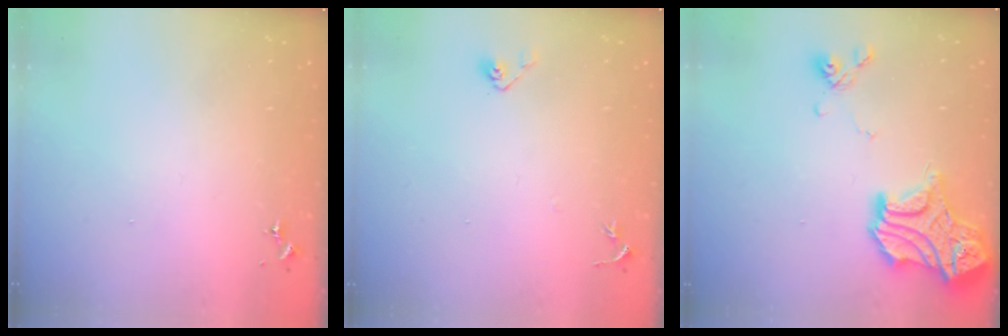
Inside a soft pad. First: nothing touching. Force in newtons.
{"total": 4.5, "press": 4.4, "slide": 0.8}
{"total": 17.9, "press": 17.9, "slide": 0.7}